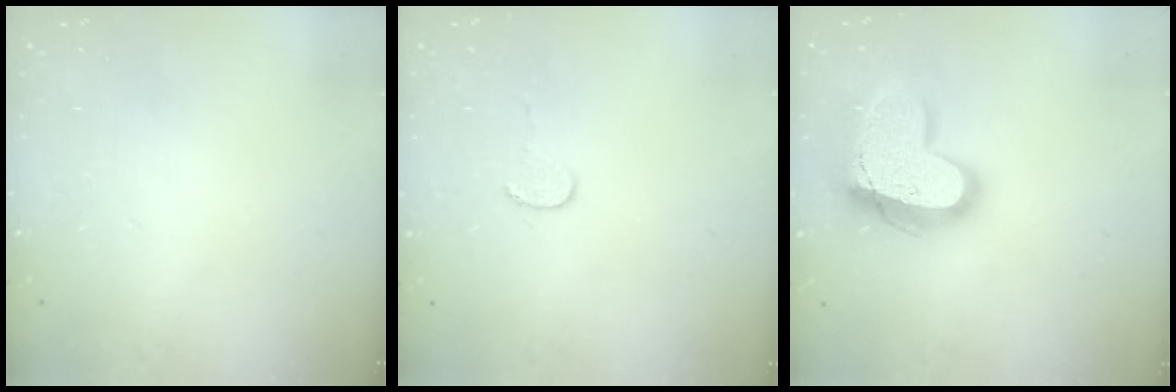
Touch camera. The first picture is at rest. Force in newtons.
{"total": 3.7, "press": 3.7, "slide": 0.4}
{"total": 19.3, "press": 19.2, "slide": 2.0}